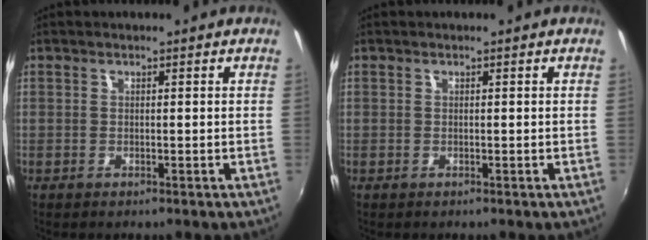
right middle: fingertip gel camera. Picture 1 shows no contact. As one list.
[{"total": 0.0}]